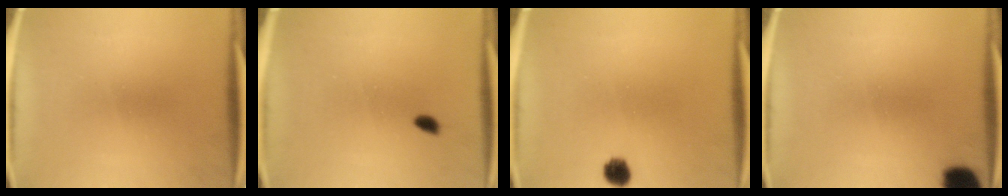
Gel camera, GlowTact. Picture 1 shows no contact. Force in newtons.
{"total": 1.5}
{"total": 3.2}
{"total": 7.2}